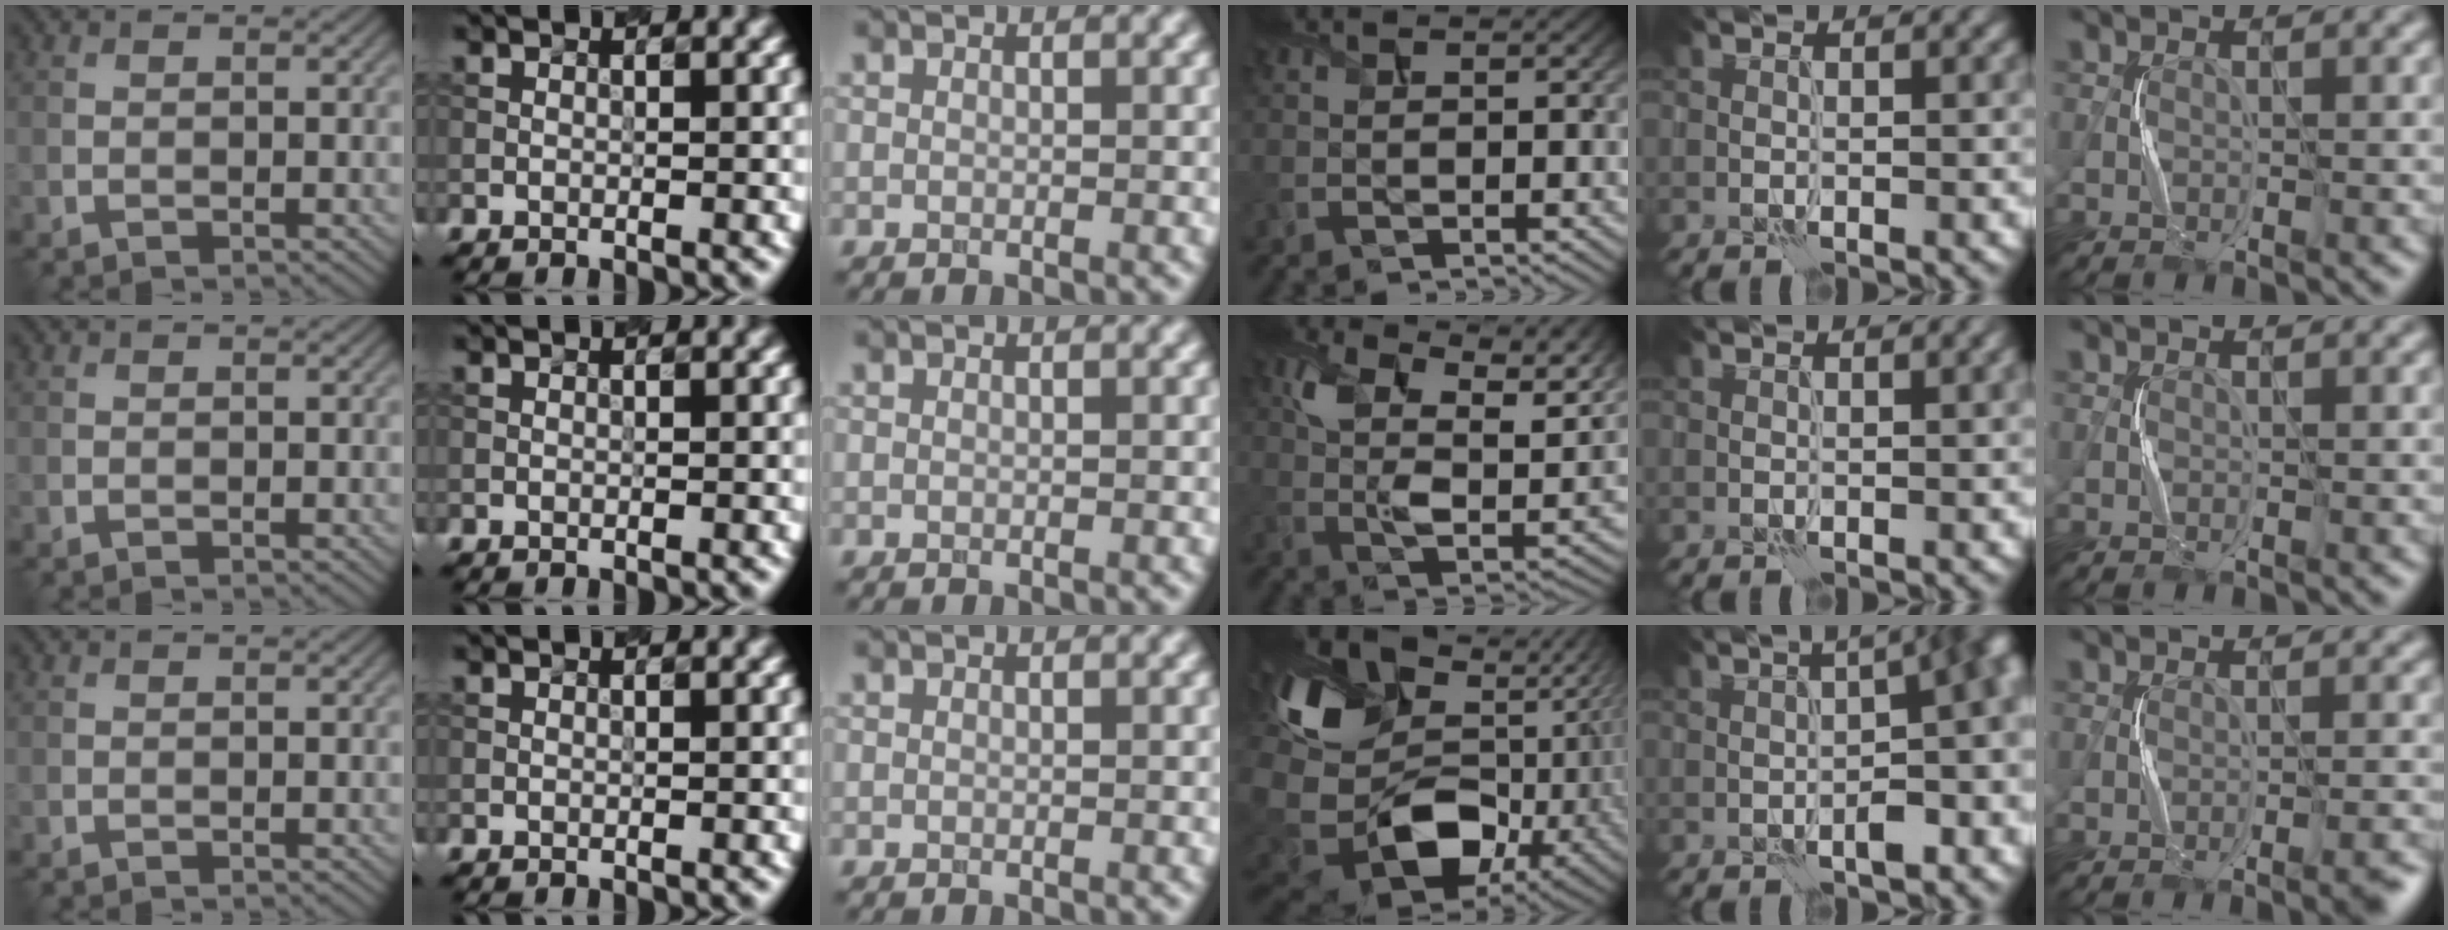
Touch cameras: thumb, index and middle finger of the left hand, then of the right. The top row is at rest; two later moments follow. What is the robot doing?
{"motion": "squeeze", "object": "stress ball aka squeeze ball"}